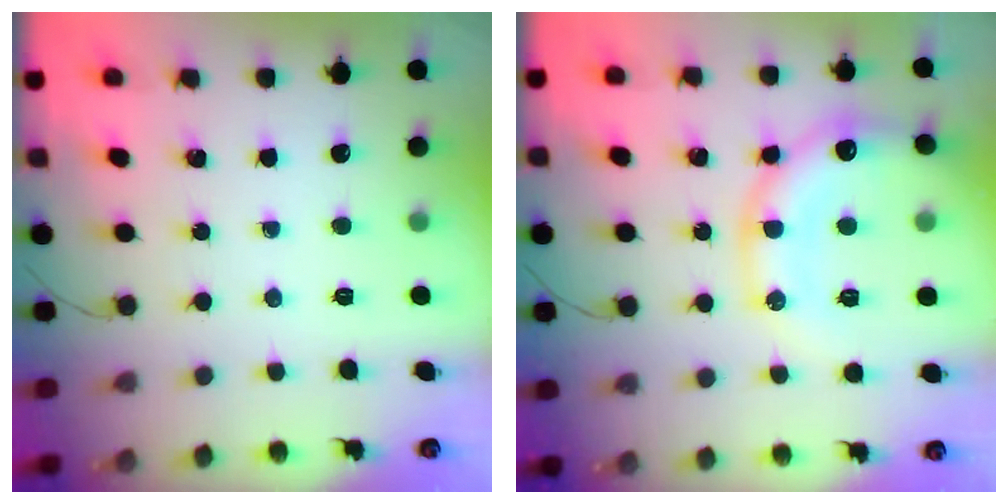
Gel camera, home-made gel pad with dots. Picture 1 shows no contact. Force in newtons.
{"total": 16.2, "press": 16.0, "slide": 2.6}